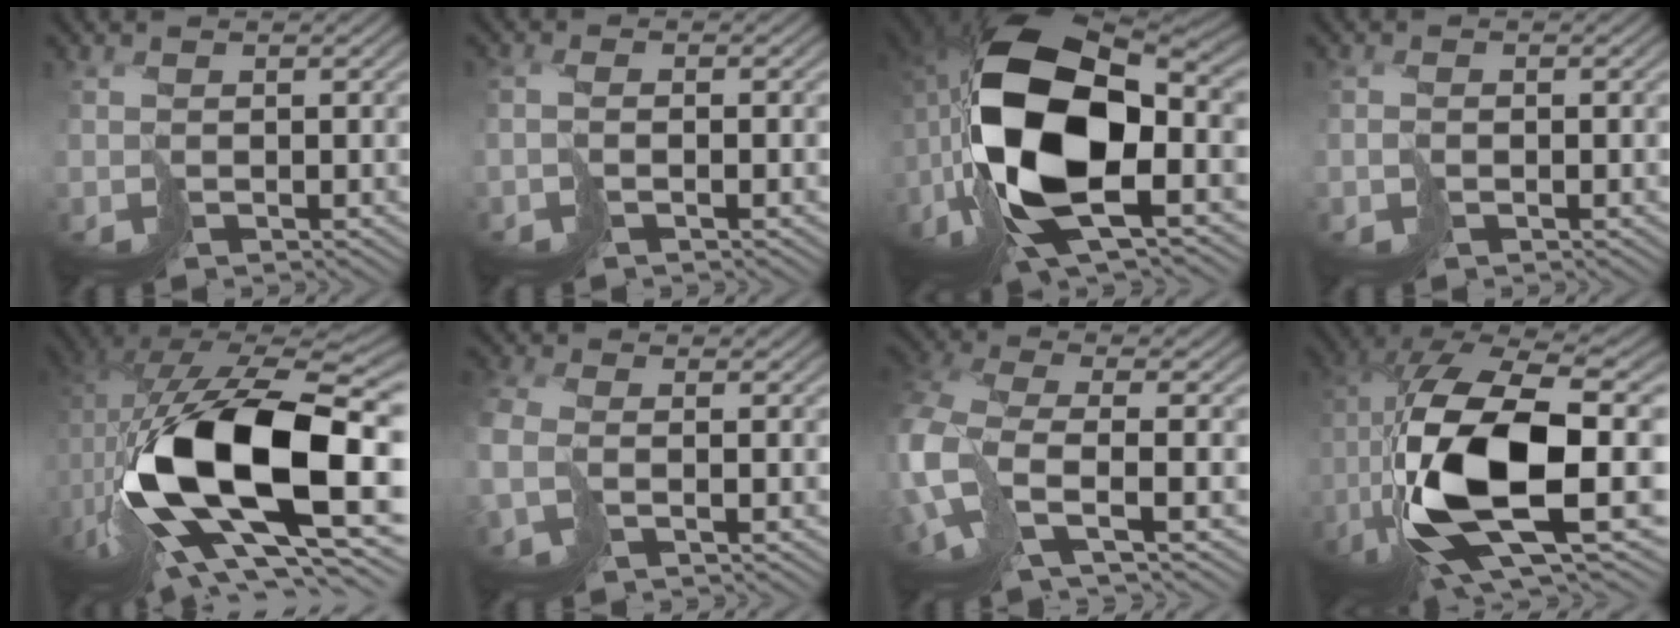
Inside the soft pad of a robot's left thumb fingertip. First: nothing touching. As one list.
[{"total": 2.5, "force": [-0.9, 0.8, 2.2], "torque": [-0.042, -0.004, -0.021]}, {"total": 17.6, "force": [-1.9, 9.9, 14.5], "torque": [-0.323, -0.019, -0.020]}, {"total": 1.0, "force": [-0.3, 0.5, 0.8], "torque": [-0.017, -0.001, -0.005]}, {"total": 19.0, "force": [-0.4, 10.4, 15.9], "torque": [-0.323, -0.033, 0.011]}, {"total": 4.3, "force": [-0.8, 2.3, 3.6], "torque": [-0.107, -0.013, -0.021]}, {"total": 10.4, "force": [-1.6, 5.1, 9.0], "torque": [-0.243, -0.027, -0.027]}, {"total": 17.6, "force": [-1.6, 8.7, 15.2], "torque": [-0.334, -0.010, -0.016]}]